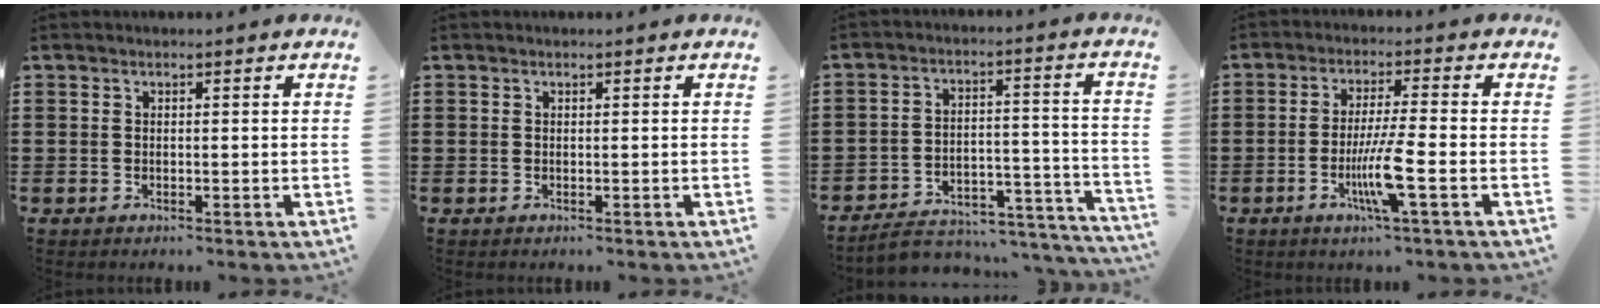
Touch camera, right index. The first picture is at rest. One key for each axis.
{"total": 0.0}
{"total": 5.9, "fx": -5.5, "fy": 1.4, "fz": 1.6, "tx": -0.023, "ty": 0.013, "tz": -0.105}
{"total": 7.5, "fx": -2.5, "fy": 0.1, "fz": 7.0, "tx": -0.136, "ty": -0.018, "tz": -0.049}